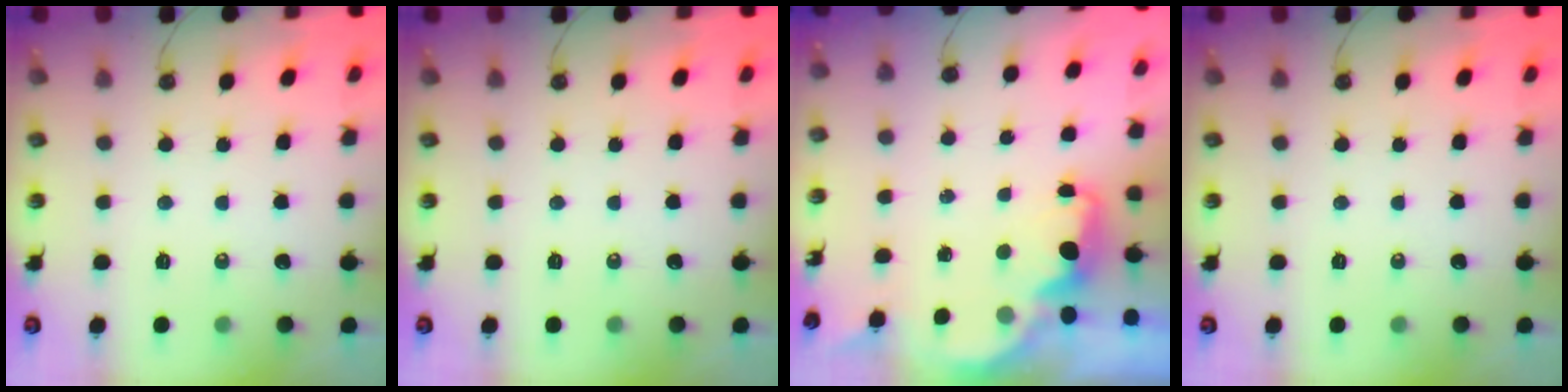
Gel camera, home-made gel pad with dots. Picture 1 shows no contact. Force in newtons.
{"total": 0.0}
{"total": 2.0, "press": 1.8, "slide": 0.8}
{"total": 0.0}